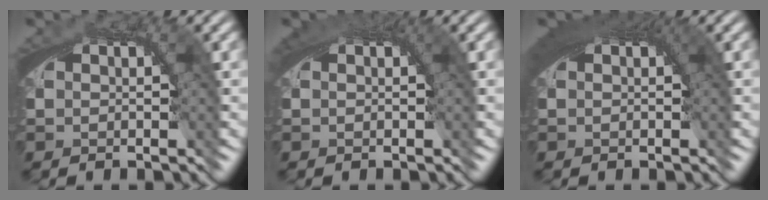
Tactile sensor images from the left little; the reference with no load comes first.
{"total": 1.4, "force": [0.5, 0.9, 1.0], "torque": [-0.017, -0.005, 0.008]}
{"total": 3.7, "force": [1.0, 1.9, 3.0], "torque": [-0.047, -0.006, 0.017]}